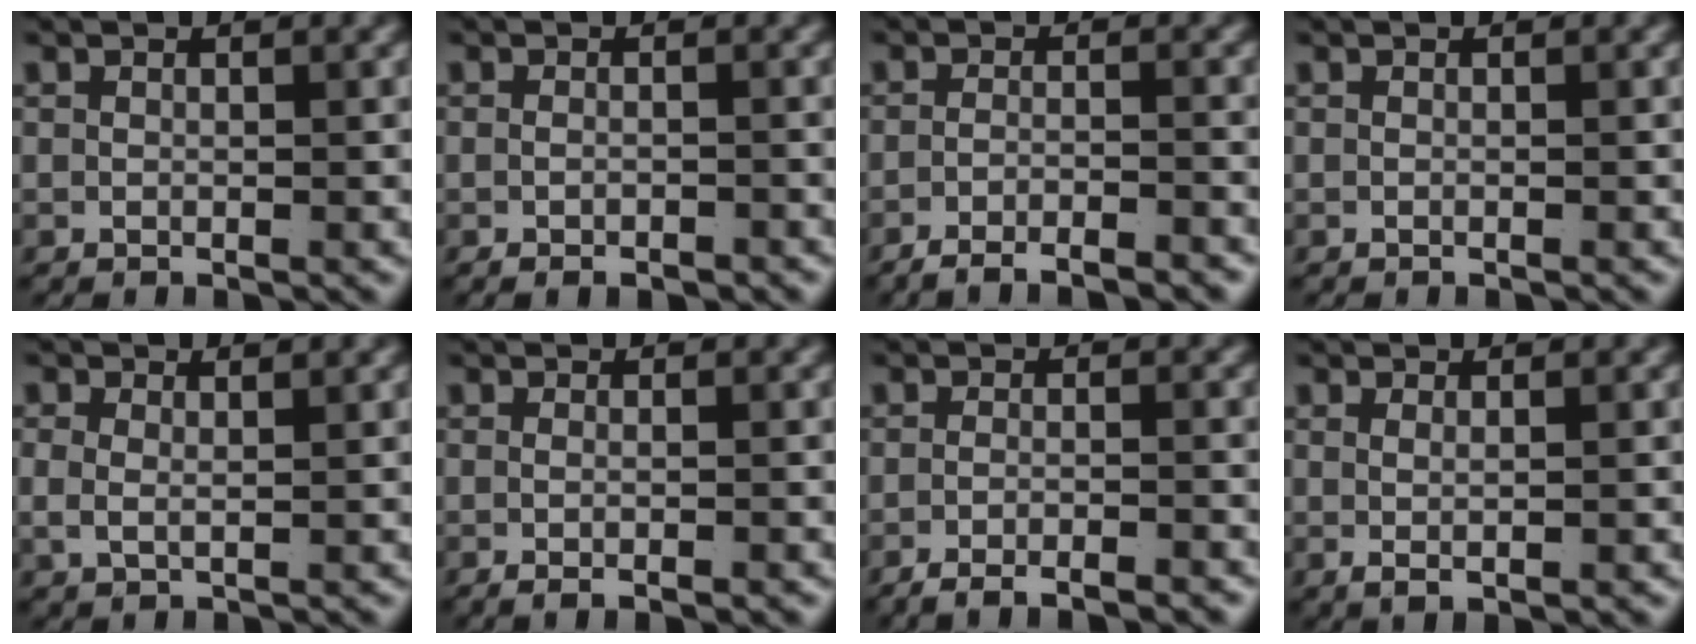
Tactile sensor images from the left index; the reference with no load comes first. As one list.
[{"total": 1.8, "force": [-1.7, 0.1, 0.7], "torque": [-0.012, -0.009, -0.022]}, {"total": 4.9, "force": [-4.6, 0.7, 1.5], "torque": [-0.023, -0.012, -0.073]}, {"total": 0.0}, {"total": 1.8, "force": [0.8, 0.9, 1.3], "torque": [-0.038, -0.015, 0.025]}, {"total": 1.5, "force": [-1.1, -0.3, 1.0], "torque": [-0.019, -0.006, -0.012]}, {"total": 3.8, "force": [-3.5, 0.5, 1.4], "torque": [-0.024, -0.008, -0.054]}, {"total": 1.2, "force": [0.2, -0.4, 1.1], "torque": [-0.020, -0.011, 0.016]}]